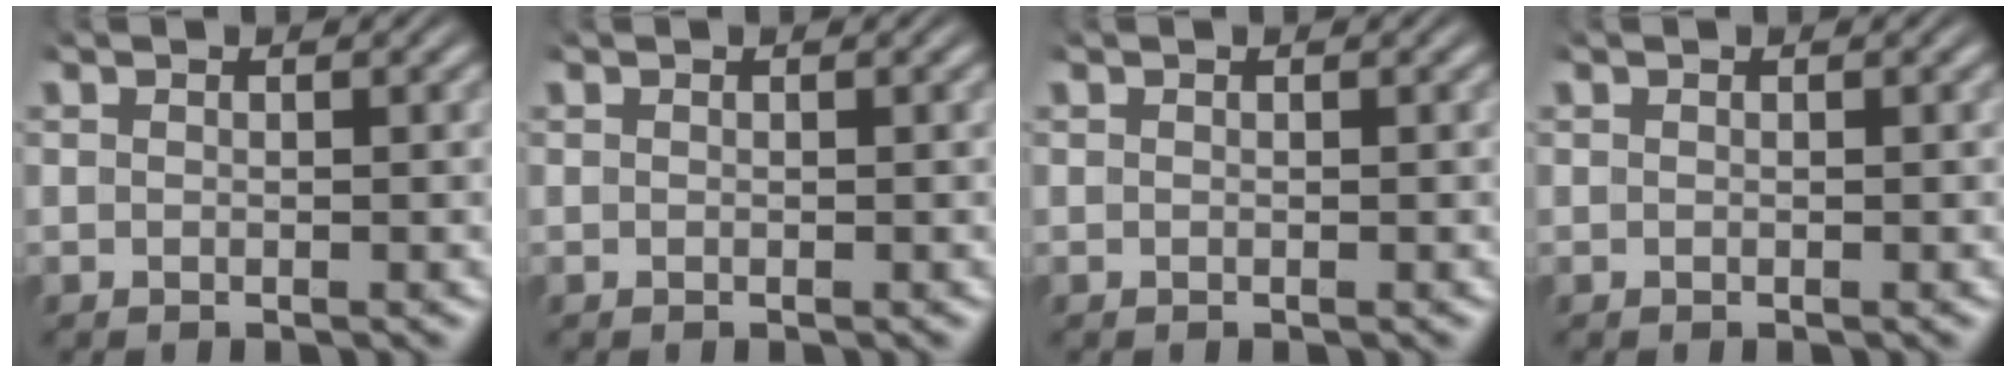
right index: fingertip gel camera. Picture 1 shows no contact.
{"total": 0.0}
{"total": 0.0}
{"total": 0.0}